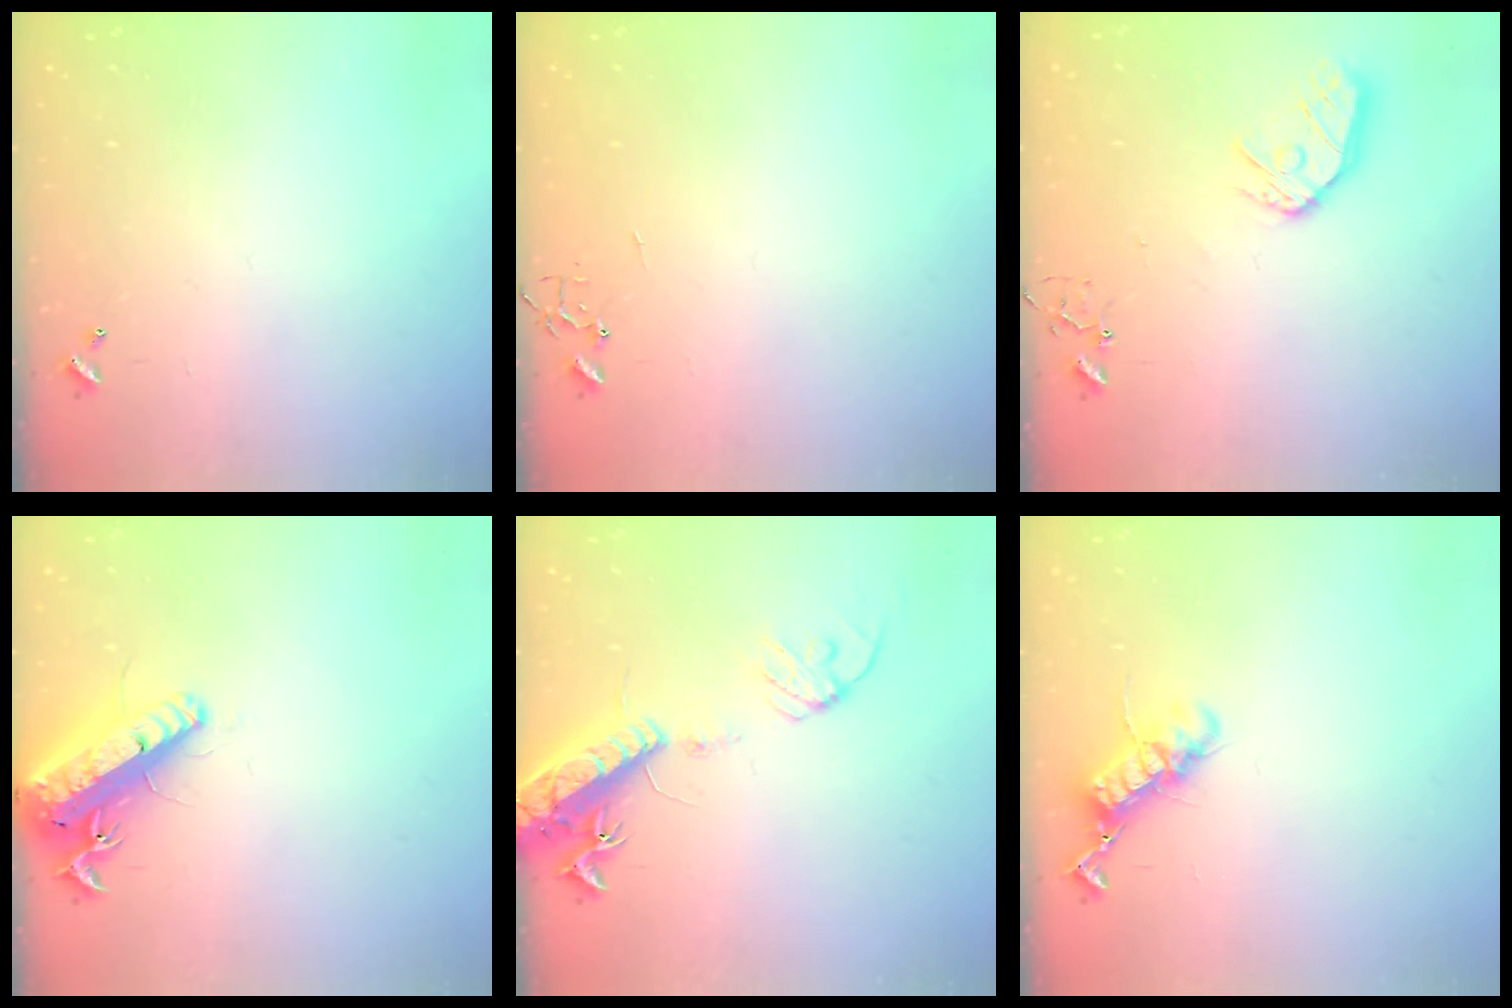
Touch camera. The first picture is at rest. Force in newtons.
{"total": 0.0}
{"total": 11.3, "press": 11.2, "slide": 1.3}
{"total": 17.1, "press": 16.8, "slide": 3.4}
{"total": 16.1, "press": 15.7, "slide": 3.6}
{"total": 11.9, "press": 11.8, "slide": 0.9}